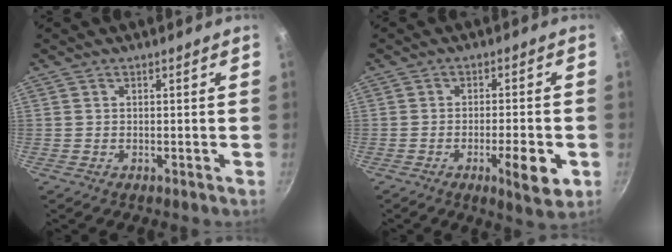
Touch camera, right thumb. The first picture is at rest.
{"total": 7.9, "force": [-2.7, 2.1, 7.2], "torque": [-0.095, 0.008, -0.035]}